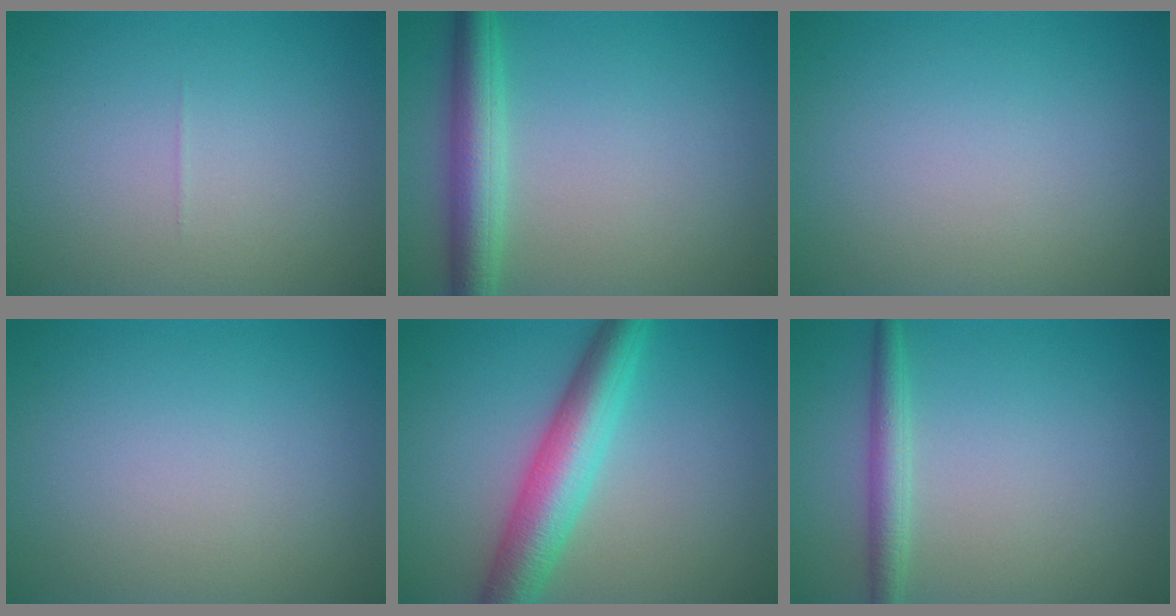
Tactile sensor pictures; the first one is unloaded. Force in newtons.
{"total": 4.4, "press": 4.4, "slide": 0.2}
{"total": 0.0}
{"total": 0.0}
{"total": 6.5, "press": 6.5, "slide": 0.0}
{"total": 2.3, "press": 2.3, "slide": 0.1}